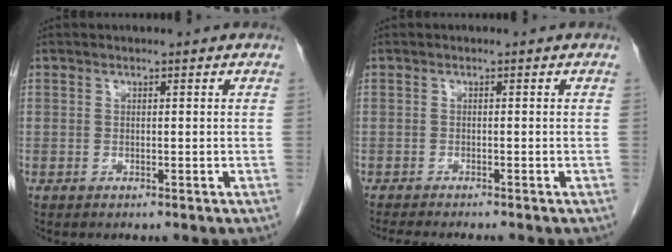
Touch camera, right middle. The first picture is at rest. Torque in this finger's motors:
{"motor_torque": [0.06, -0.05, 0.00, 0.00]}